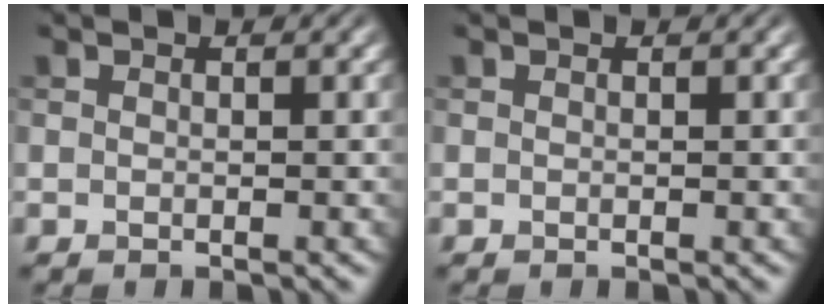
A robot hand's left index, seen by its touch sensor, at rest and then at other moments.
{"total": 0.0}